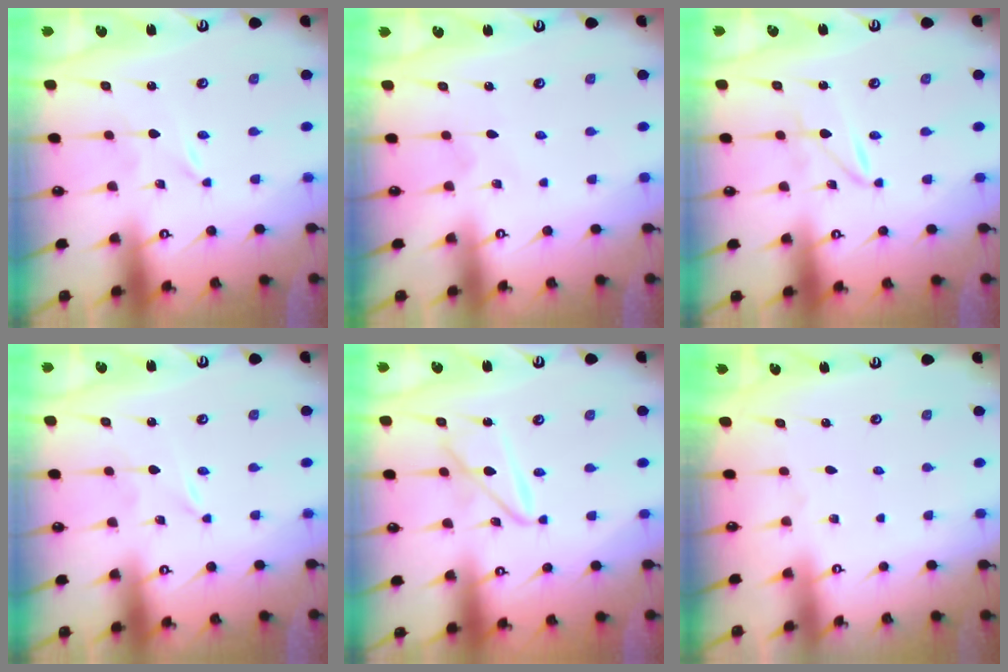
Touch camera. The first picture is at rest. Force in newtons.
{"total": 3.4, "press": 3.4, "slide": 0.3}
{"total": 1.9, "press": 1.9, "slide": 0.2}
{"total": 0.0}
{"total": 9.3, "press": 9.2, "slide": 0.8}
{"total": 0.0}